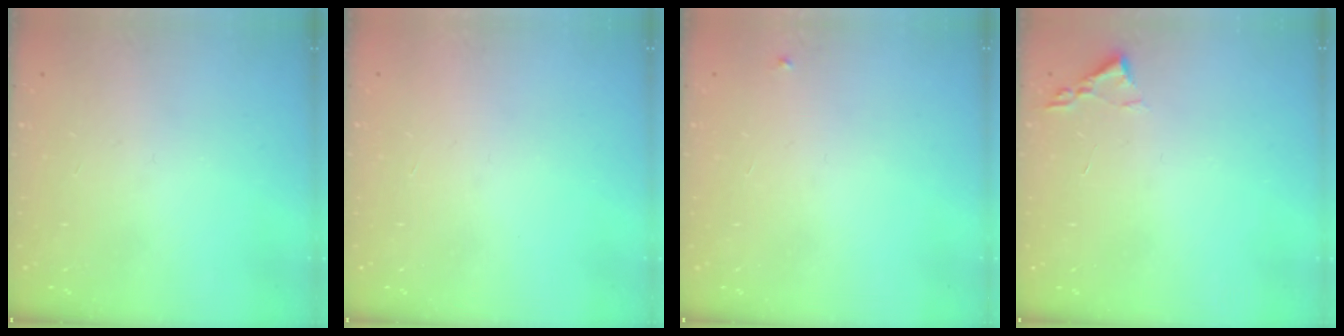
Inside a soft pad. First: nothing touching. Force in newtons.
{"total": 1.5, "press": 1.5, "slide": 0.1}
{"total": 2.7, "press": 2.7, "slide": 0.2}
{"total": 1.8, "press": 1.8, "slide": 0.3}